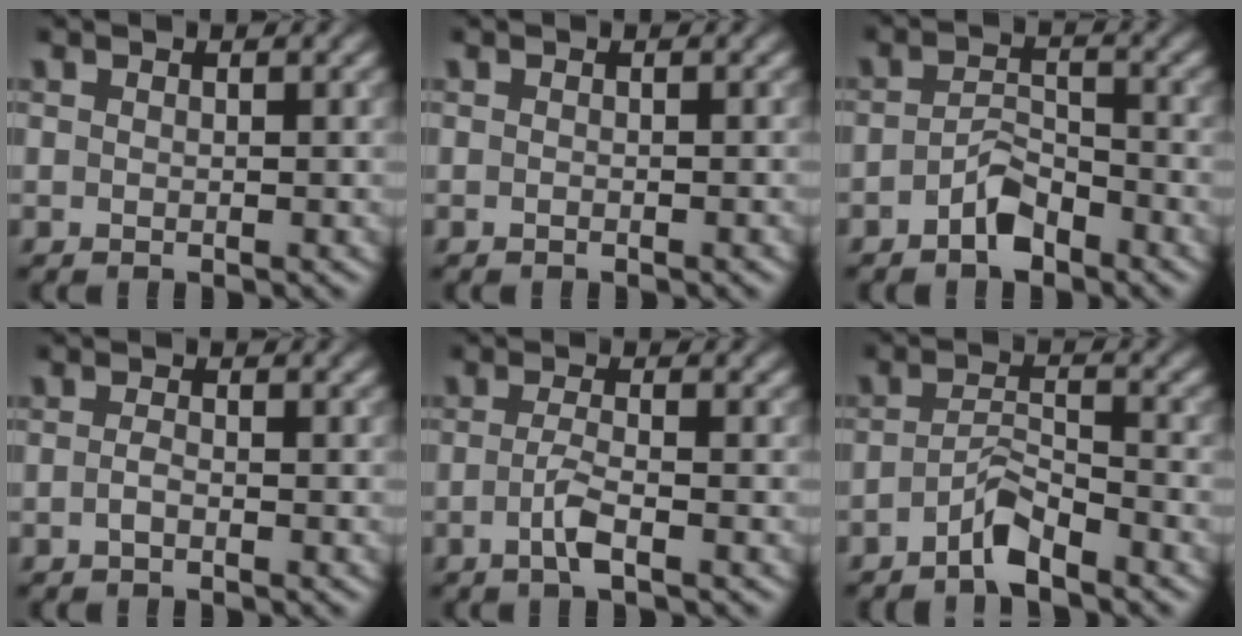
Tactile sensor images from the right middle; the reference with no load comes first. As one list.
[{"total": 0.5, "force": [-0.4, 0.1, 0.4], "torque": [-0.004, 0.000, -0.005]}, {"total": 3.0, "force": [-2.0, 1.3, 1.8], "torque": [-0.030, 0.008, -0.040]}, {"total": 0.9, "force": [-0.4, 0.3, 0.8], "torque": [-0.018, -0.001, -0.009]}, {"total": 2.3, "force": [-0.9, 0.5, 2.1], "torque": [-0.043, 0.000, -0.022]}, {"total": 2.8, "force": [-2.1, 0.6, 1.8], "torque": [-0.034, 0.009, -0.045]}]